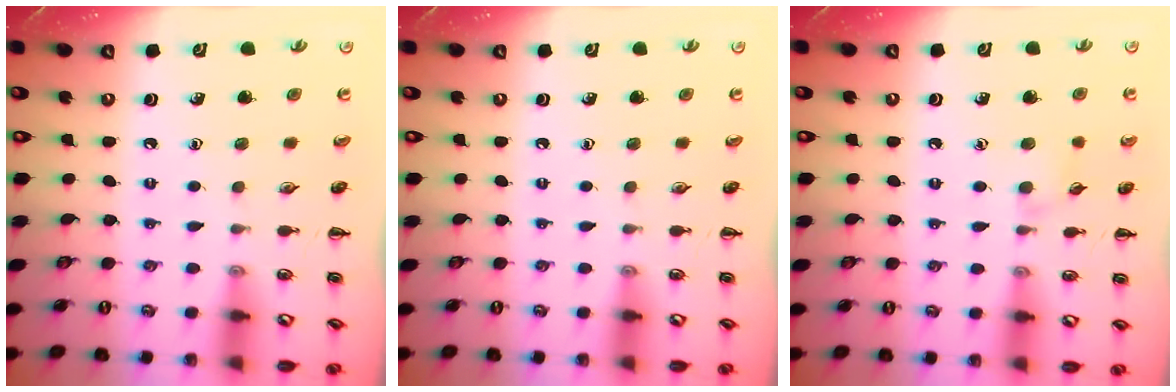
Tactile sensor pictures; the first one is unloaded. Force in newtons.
{"total": 0.0}
{"total": 5.8, "press": 5.4, "slide": 2.1}